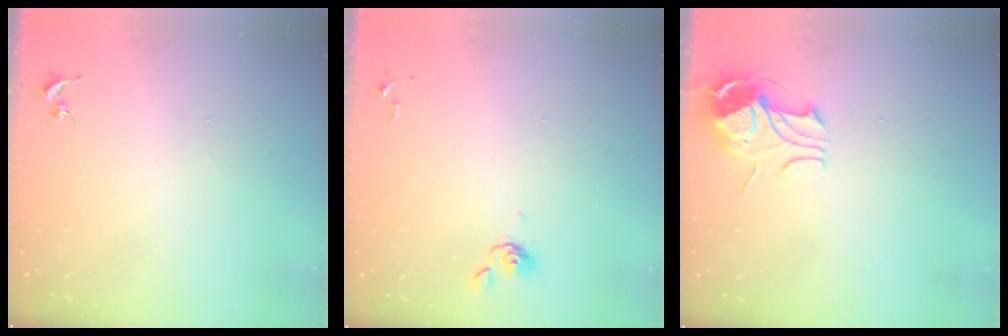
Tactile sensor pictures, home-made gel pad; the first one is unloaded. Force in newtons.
{"total": 4.9, "press": 4.8, "slide": 0.9}
{"total": 9.6, "press": 9.6, "slide": 1.1}